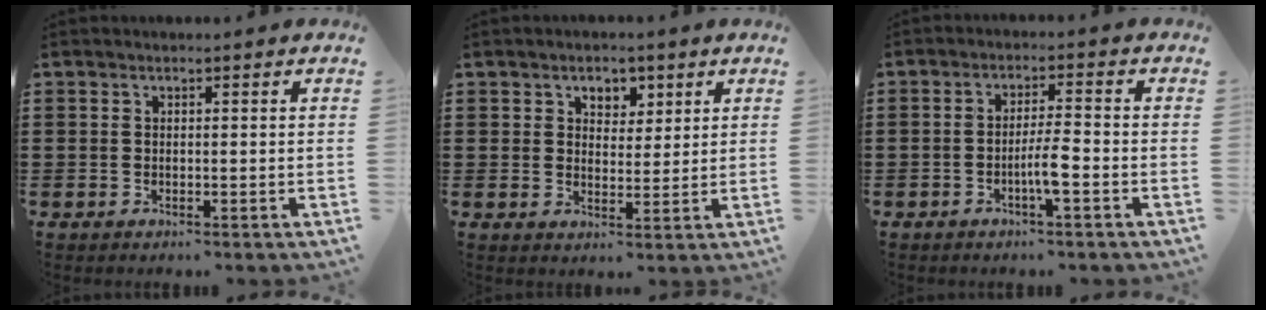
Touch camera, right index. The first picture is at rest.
{"total": 3.4, "force": [2.0, 2.5, 1.2], "torque": [-0.029, 0.008, 0.033]}
{"total": 4.4, "force": [-1.7, 0.3, 4.0], "torque": [-0.076, -0.004, -0.034]}